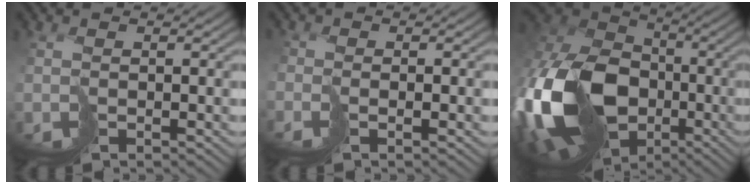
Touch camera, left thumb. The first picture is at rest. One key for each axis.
{"total": 0.9, "fx": -0.6, "fy": -0.4, "fz": -0.5, "tx": 0.023, "ty": 0.006, "tz": -0.016}
{"total": 21.0, "fx": -6.5, "fy": 14.7, "fz": 13.5, "tx": -0.353, "ty": -0.014, "tz": -0.102}